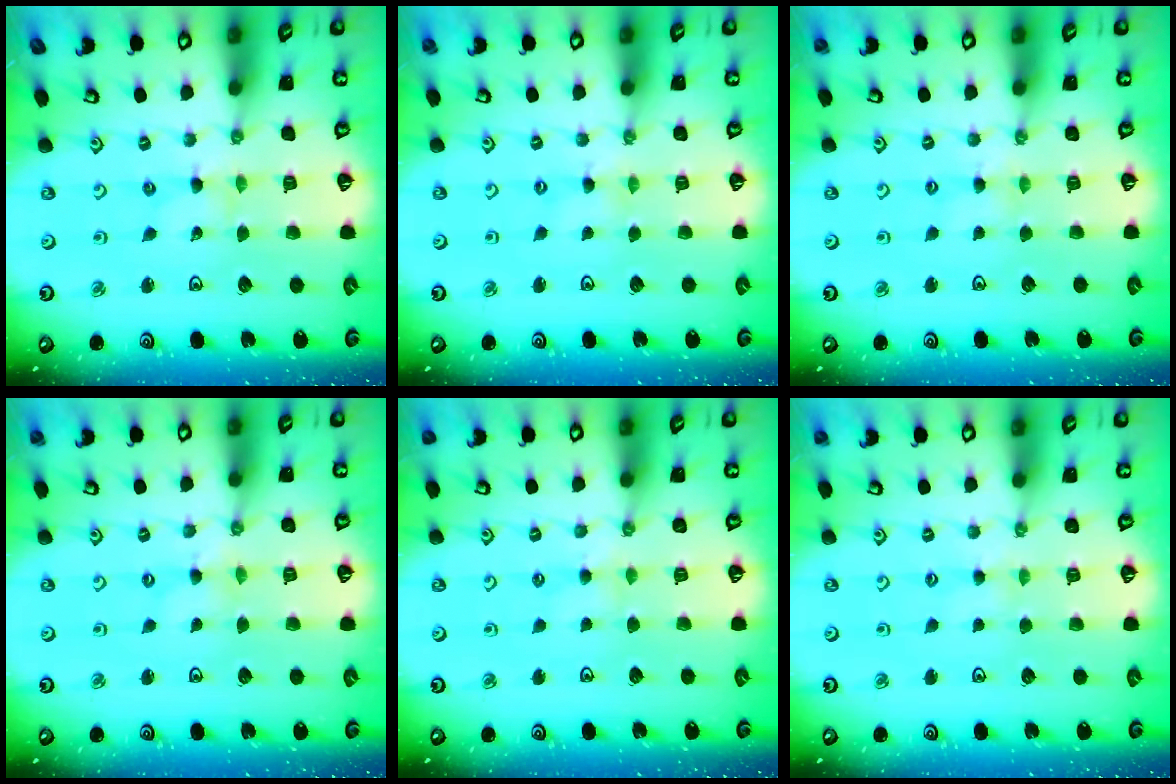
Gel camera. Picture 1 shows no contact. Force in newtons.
{"total": 0.0}
{"total": 2.4, "press": 2.4, "slide": 0.4}
{"total": 0.0}
{"total": 2.3, "press": 2.3, "slide": 0.4}
{"total": 1.2, "press": 1.2, "slide": 0.3}